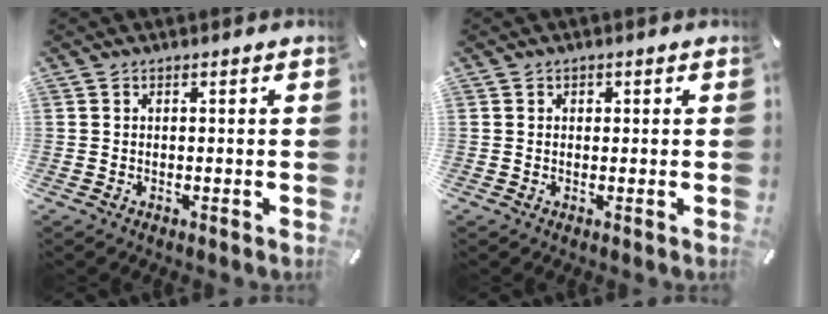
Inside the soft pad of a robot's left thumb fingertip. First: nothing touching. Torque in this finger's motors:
{"motor_torque": [0.24, 0.43, 0.03, -0.19, 0.00]}